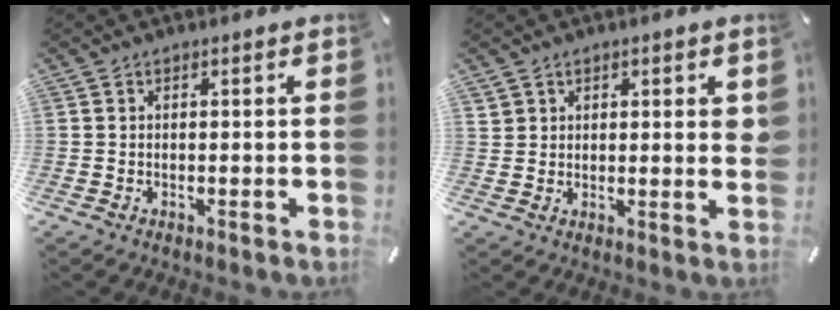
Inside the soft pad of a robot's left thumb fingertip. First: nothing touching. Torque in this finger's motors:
{"motor_torque": [0.44, 0.19, -0.01, -0.09, 0.05]}